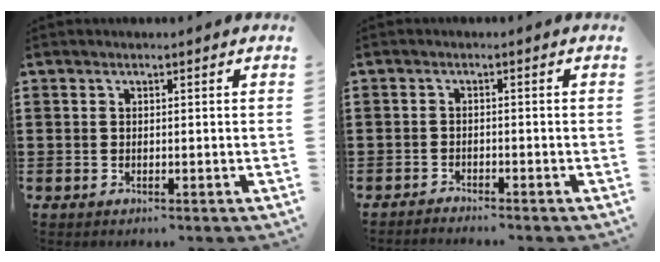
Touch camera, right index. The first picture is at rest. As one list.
[{"total": 1.5, "force": [-1.5, 0.0, -0.1], "torque": [-0.002, 0.004, -0.033]}]